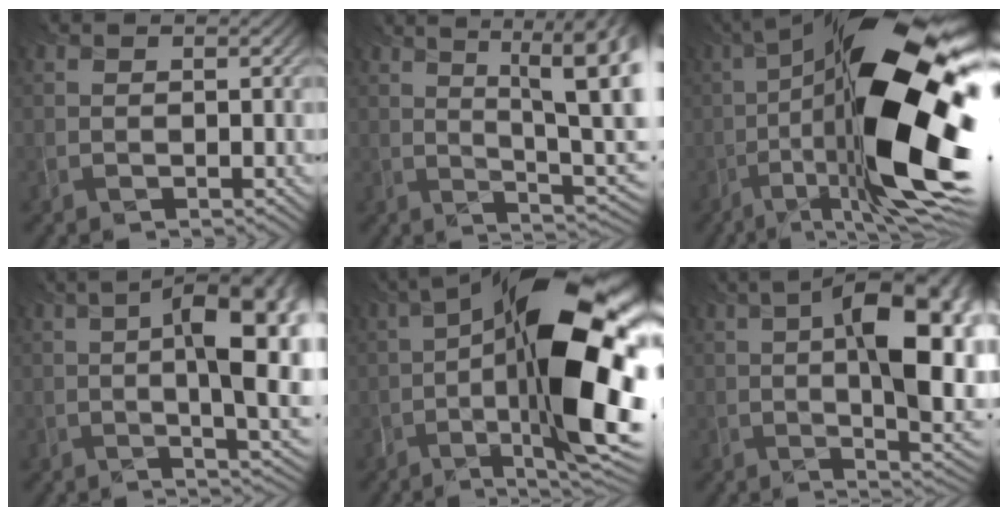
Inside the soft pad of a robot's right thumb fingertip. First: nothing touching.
{"total": 15.1, "force": [5.1, 4.2, 13.6], "torque": [-0.186, 0.039, 0.092]}
{"total": 20.7, "force": [-2.4, 5.3, 19.9], "torque": [-0.346, 0.012, -0.039]}
{"total": 14.1, "force": [1.1, 4.4, 13.4], "torque": [-0.172, 0.009, 0.014]}
{"total": 18.6, "force": [-1.7, 5.0, 17.8], "torque": [-0.288, 0.018, -0.022]}
{"total": 15.4, "force": [1.8, 5.6, 14.3], "torque": [-0.188, 0.017, 0.025]}